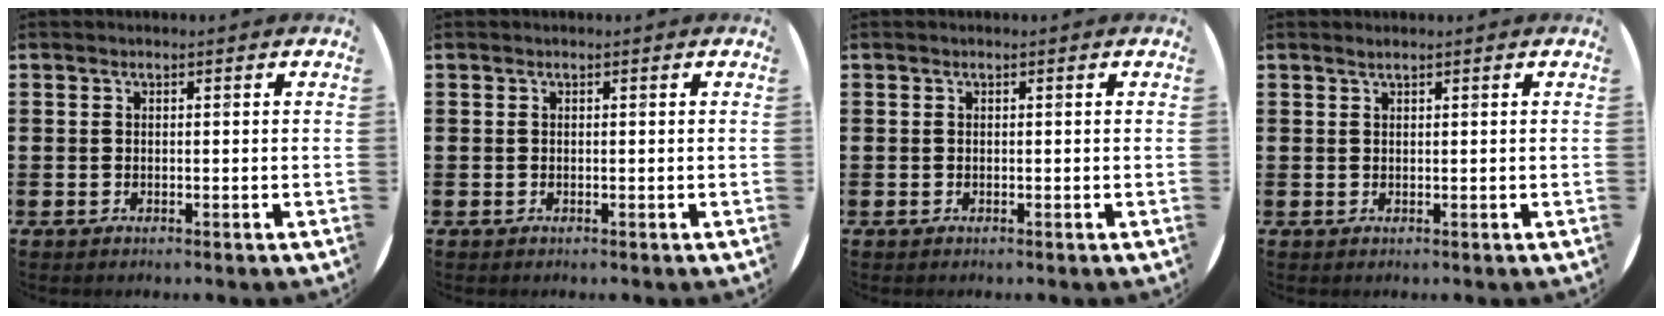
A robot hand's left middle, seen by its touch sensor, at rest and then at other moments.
{"total": 0.0}
{"total": 0.0}
{"total": 0.6, "force": [0.6, -0.1, 0.3], "torque": [-0.004, 0.000, 0.010]}